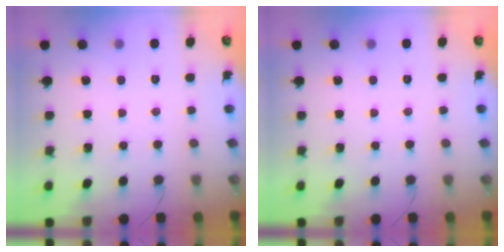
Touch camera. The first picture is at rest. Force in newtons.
{"total": 0.0}